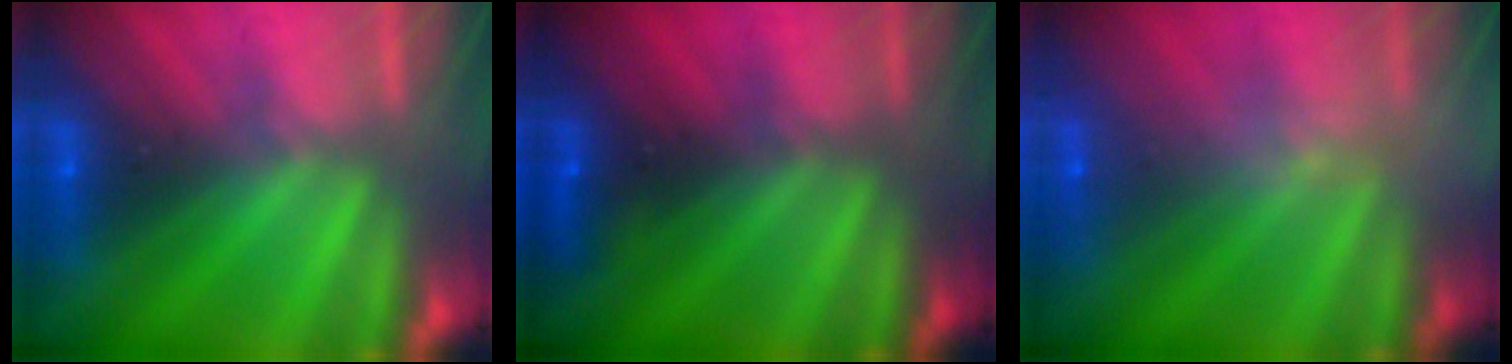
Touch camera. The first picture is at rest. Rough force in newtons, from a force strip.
{"total": 1.5}
{"total": 2.5}